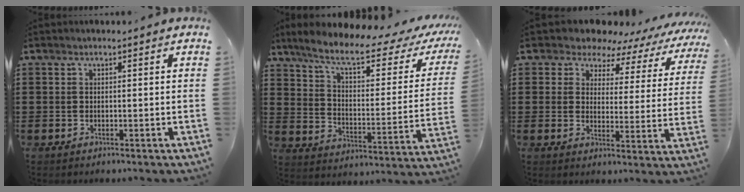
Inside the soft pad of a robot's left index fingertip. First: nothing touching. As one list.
[{"total": 9.5, "force": [6.5, 1.7, 6.7], "torque": [-0.145, -0.031, 0.102]}, {"total": 5.5, "force": [4.9, 2.1, 0.9], "torque": [-0.043, -0.033, 0.081]}]